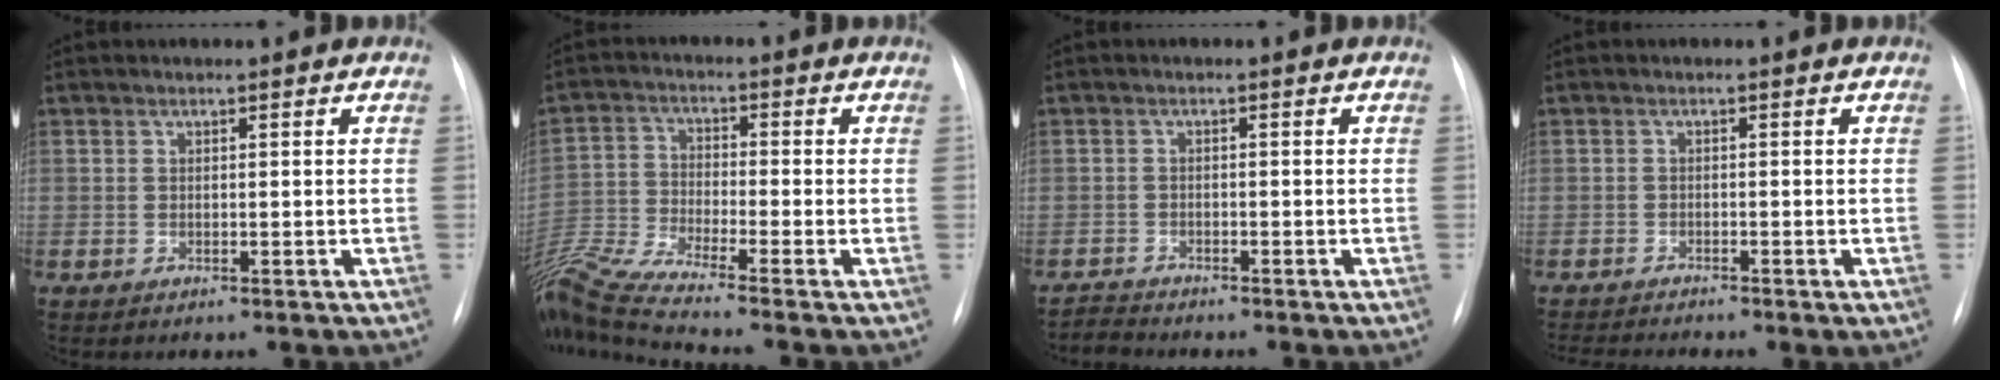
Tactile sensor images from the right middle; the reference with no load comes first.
{"total": 12.0, "force": [-10.6, -2.1, 5.4], "torque": [-0.119, -0.015, -0.199]}
{"total": 1.8, "force": [-1.7, -0.2, -0.7], "torque": [0.016, -0.013, -0.032]}
{"total": 3.5, "force": [-3.2, -0.4, 1.4], "torque": [-0.026, -0.012, -0.054]}